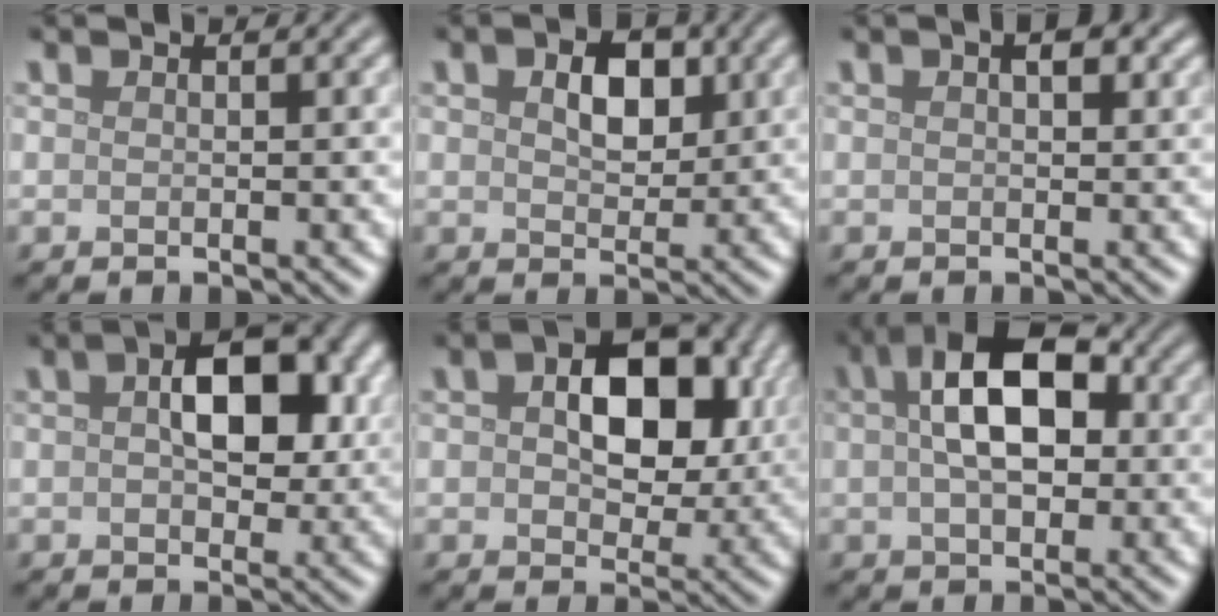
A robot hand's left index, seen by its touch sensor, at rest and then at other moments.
{"total": 3.6, "force": [0.9, 2.4, 2.6], "torque": [-0.047, 0.001, 0.013]}
{"total": 1.7, "force": [0.6, 0.8, 1.3], "torque": [-0.015, 0.002, 0.009]}
{"total": 7.4, "force": [1.4, 4.3, 5.8], "torque": [-0.080, 0.008, 0.013]}
{"total": 9.4, "force": [1.9, 5.9, 7.1], "torque": [-0.094, 0.005, 0.023]}
{"total": 7.9, "force": [1.2, 4.4, 6.4], "torque": [-0.096, 0.022, 0.011]}